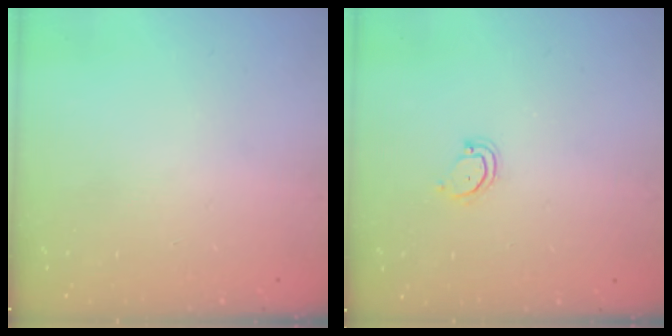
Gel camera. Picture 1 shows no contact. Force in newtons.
{"total": 2.5, "press": 2.5, "slide": 0.1}